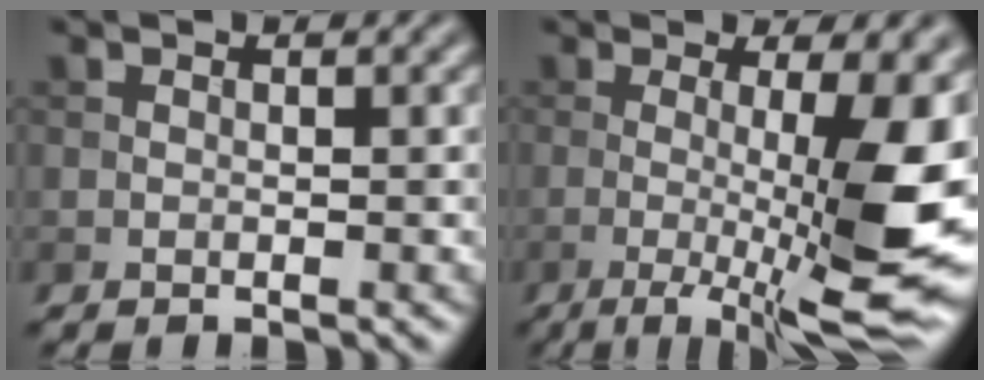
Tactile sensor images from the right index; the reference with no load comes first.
{"total": 12.0, "force": [-1.4, 2.6, 11.7], "torque": [-0.166, -0.014, -0.019]}